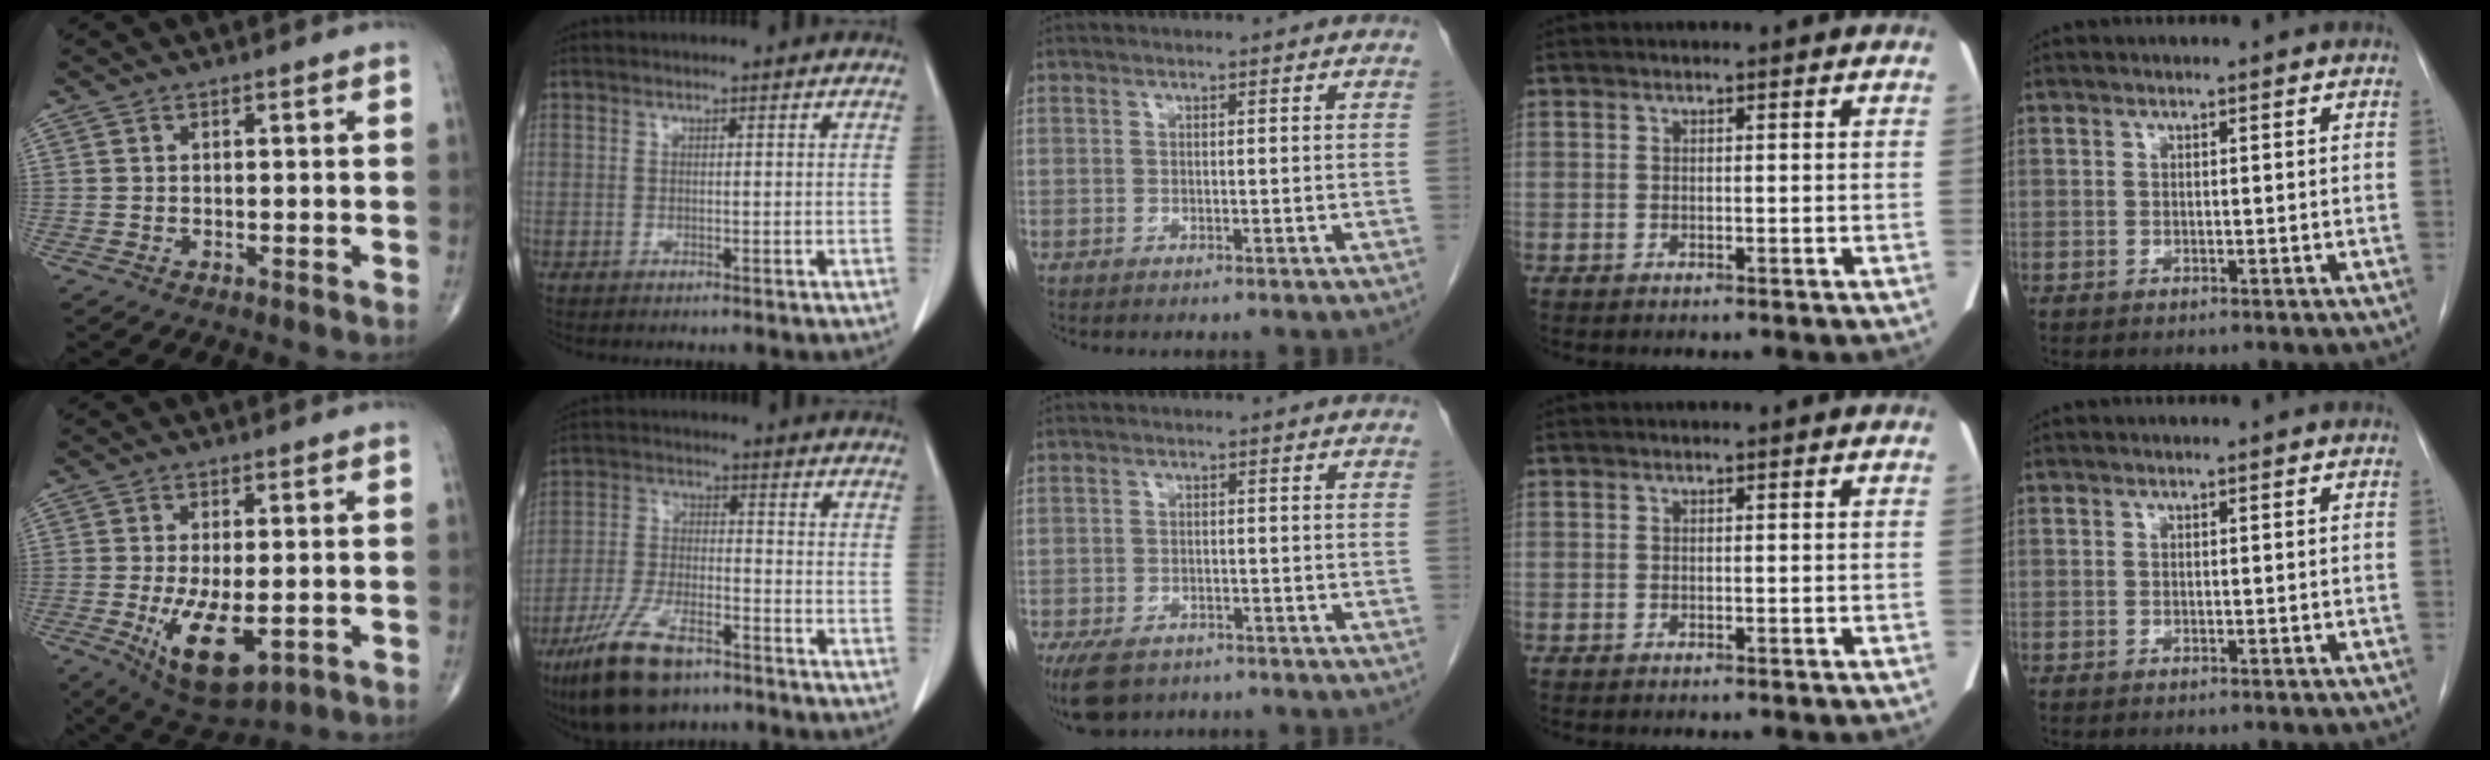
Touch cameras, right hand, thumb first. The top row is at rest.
{"thumb": {"total": 11.3, "force": [-2.8, 4.9, 9.8], "torque": [-0.166, -0.020, -0.032]}, "index": {"total": 11.7, "force": [-7.8, 3.8, 7.9], "torque": [-0.165, -0.017, -0.143]}, "middle": {"total": 6.7, "force": [-4.8, 3.6, 3.0], "torque": [-0.057, -0.007, -0.074]}}